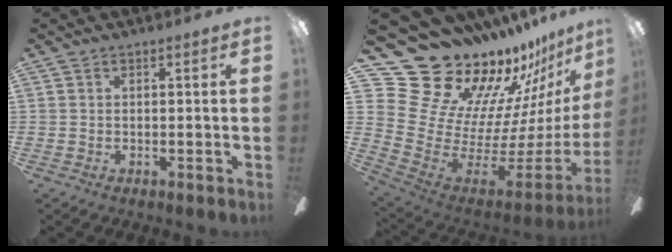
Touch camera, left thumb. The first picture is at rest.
{"total": 23.8, "force": [18.8, 11.7, 8.7], "torque": [-0.146, -0.184, 0.390]}